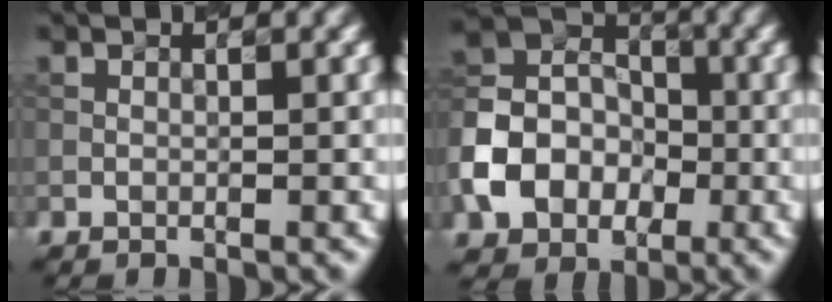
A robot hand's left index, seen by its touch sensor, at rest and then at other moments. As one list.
[{"total": 7.0, "force": [-2.6, 5.6, 3.5], "torque": [-0.069, 0.008, -0.059]}]